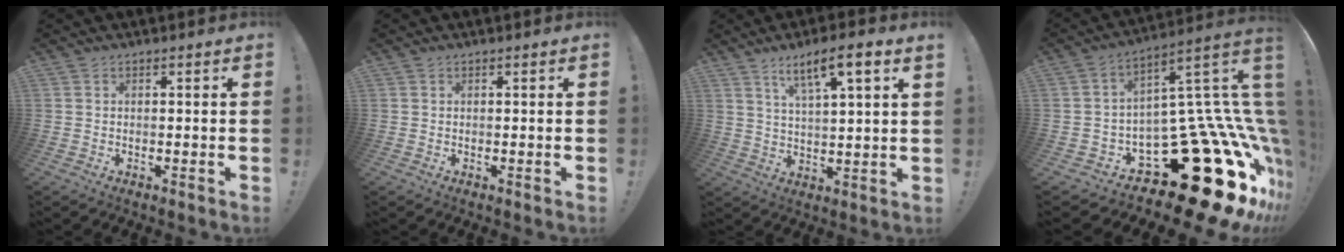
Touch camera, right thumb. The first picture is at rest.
{"total": 0.0}
{"total": 9.1, "force": [5.6, 1.3, 7.1], "torque": [-0.114, -0.023, 0.092]}
{"total": 34.9, "force": [-13.1, 16.9, 27.6], "torque": [-0.301, 0.019, -0.147]}